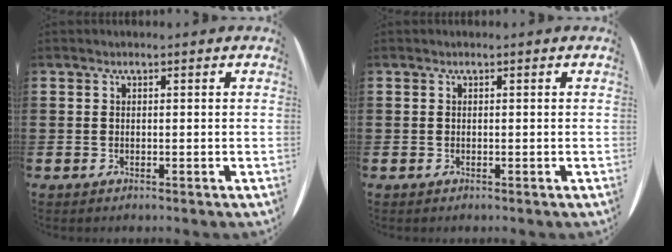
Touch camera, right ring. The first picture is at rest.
{"total": 0.0}